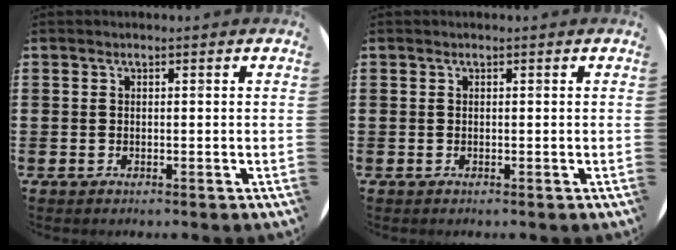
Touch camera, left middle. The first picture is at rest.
{"total": 0.0}